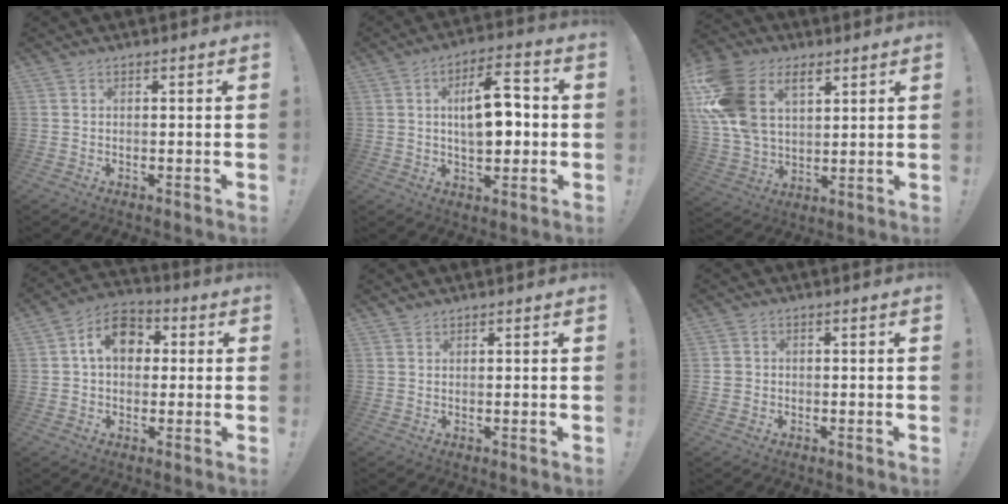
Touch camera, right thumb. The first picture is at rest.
{"total": 13.4, "force": [0.6, 6.9, 11.5], "torque": [-0.168, 0.008, 0.008]}
{"total": 18.7, "force": [8.2, 12.3, 11.4], "torque": [-0.225, -0.034, 0.152]}
{"total": 11.1, "force": [2.6, 8.1, 7.2], "torque": [-0.110, 0.010, 0.050]}
{"total": 0.8, "force": [0.6, 0.4, -0.3], "torque": [0.009, -0.002, 0.013]}
{"total": 2.1, "force": [-0.4, 1.9, 0.6], "torque": [-0.009, 0.007, -0.006]}